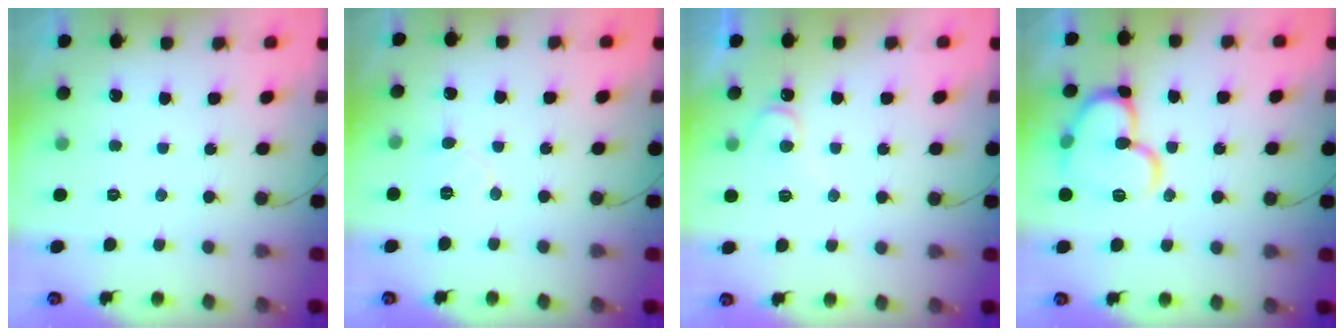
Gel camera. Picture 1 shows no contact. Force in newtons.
{"total": 5.6, "press": 5.6, "slide": 0.7}
{"total": 7.0, "press": 6.9, "slide": 0.7}
{"total": 15.1, "press": 15.0, "slide": 1.6}